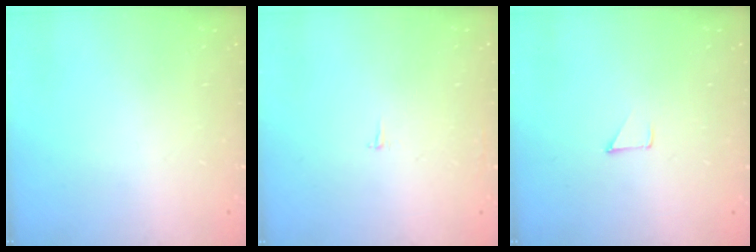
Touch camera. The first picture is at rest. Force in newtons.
{"total": 1.8, "press": 1.8, "slide": 0.1}
{"total": 2.9, "press": 2.8, "slide": 0.3}